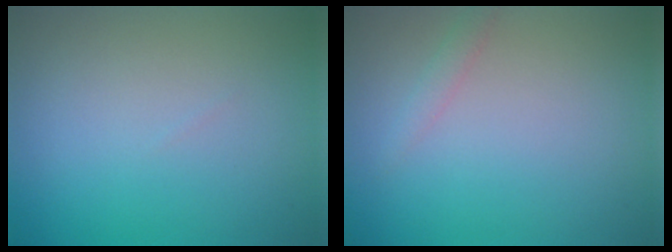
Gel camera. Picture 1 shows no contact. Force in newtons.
{"total": 0.9, "press": 0.9, "slide": 0.0}